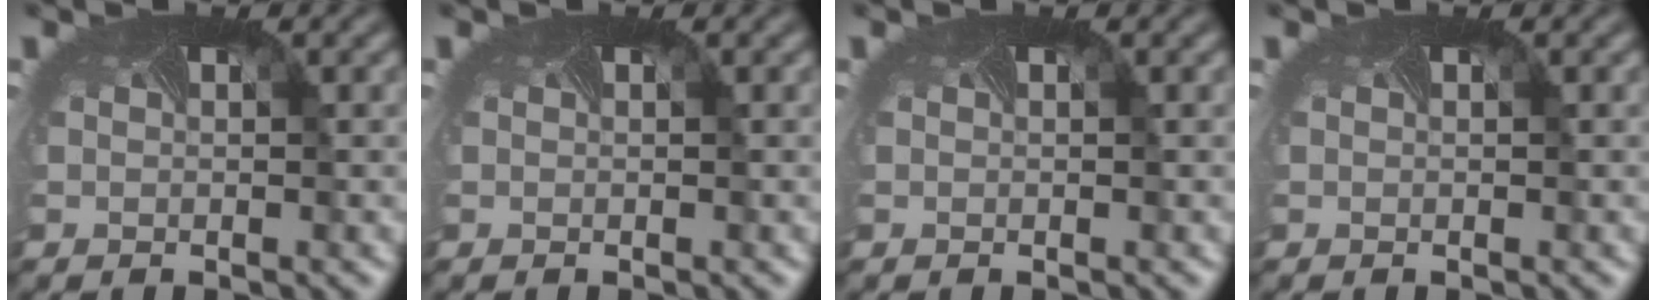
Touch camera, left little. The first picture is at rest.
{"total": 0.0}
{"total": 0.0}
{"total": 0.0}